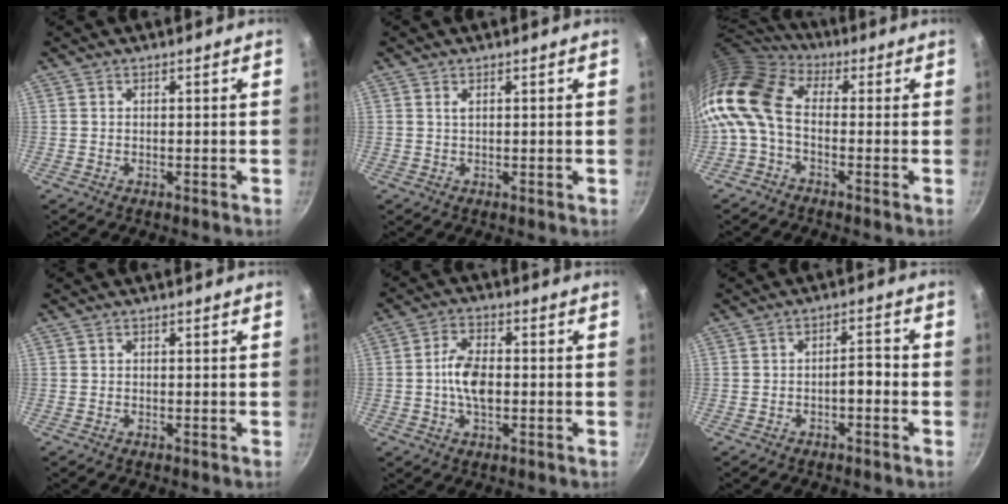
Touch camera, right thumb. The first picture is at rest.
{"total": 0.7, "force": [0.4, 0.1, 0.6], "torque": [-0.011, 0.000, 0.008]}
{"total": 12.4, "force": [-1.8, 7.9, 9.4], "torque": [-0.187, 0.029, -0.057]}
{"total": 0.0}
{"total": 7.4, "force": [-0.6, 4.0, 6.2], "torque": [-0.112, 0.014, -0.017]}
{"total": 3.3, "force": [-1.4, 1.3, 2.6], "torque": [-0.031, 0.025, -0.020]}